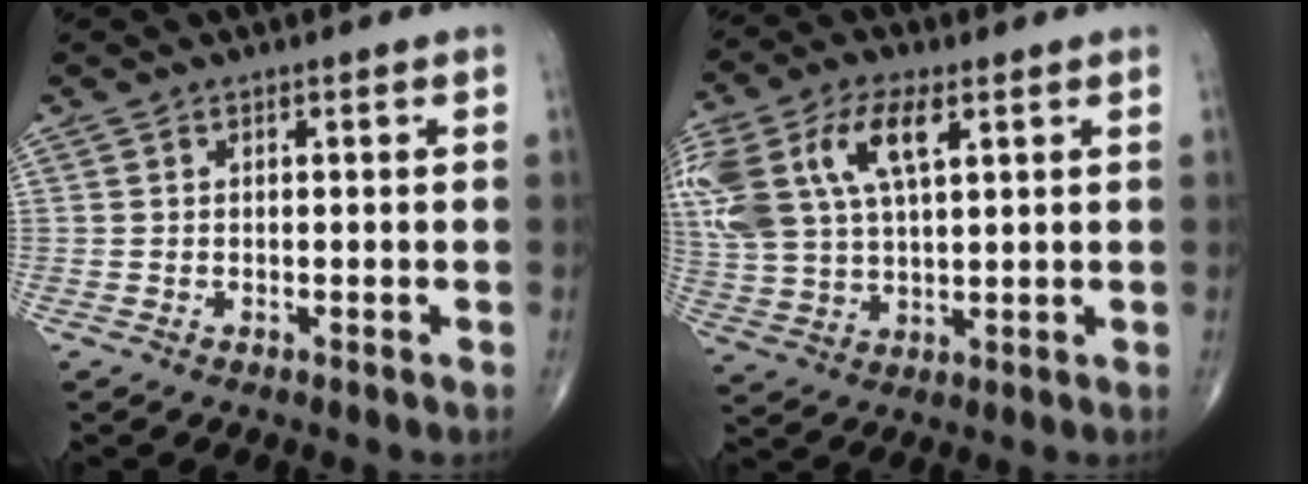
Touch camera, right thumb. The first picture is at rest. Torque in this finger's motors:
{"motor_torque": [0.42, 1.32, 1.43, 0.22, 0.15]}